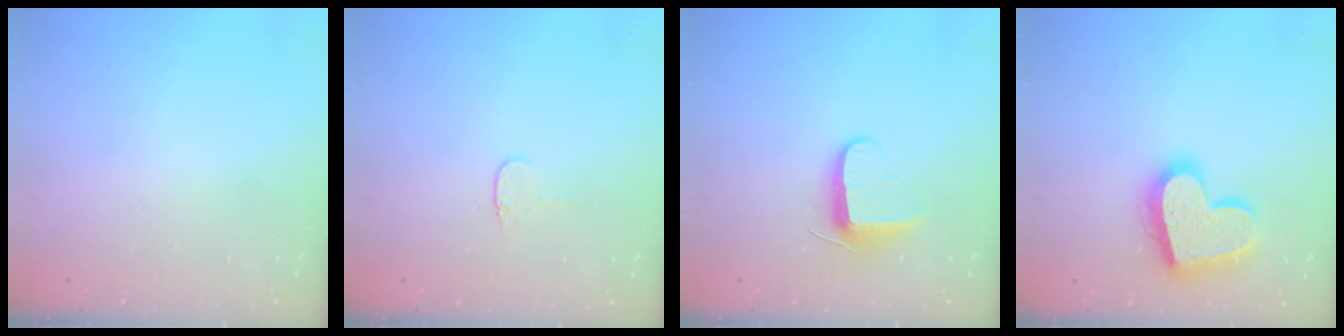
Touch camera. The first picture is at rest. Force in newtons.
{"total": 3.4, "press": 3.4, "slide": 0.4}
{"total": 9.1, "press": 9.0, "slide": 1.0}
{"total": 20.3, "press": 20.3, "slide": 1.5}